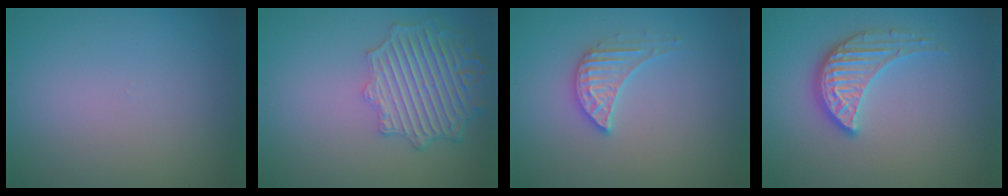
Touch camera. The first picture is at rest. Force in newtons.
{"total": 6.2, "press": 5.0, "slide": 3.7}
{"total": 3.0, "press": 2.9, "slide": 0.4}
{"total": 3.8, "press": 3.2, "slide": 2.1}